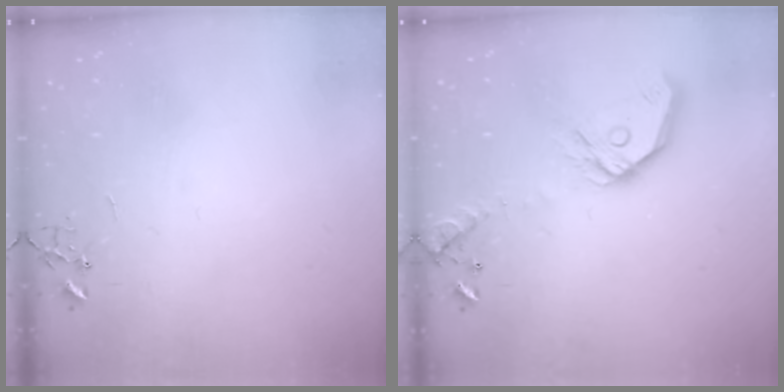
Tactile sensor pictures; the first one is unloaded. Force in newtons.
{"total": 15.9, "press": 15.7, "slide": 2.2}